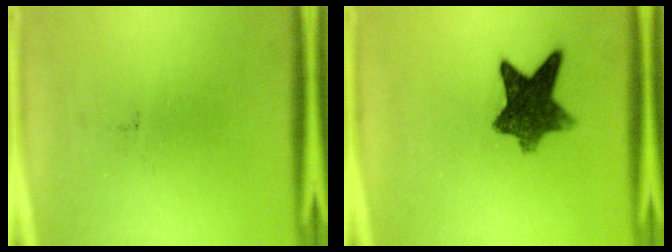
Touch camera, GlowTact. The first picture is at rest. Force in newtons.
{"total": 9.3}